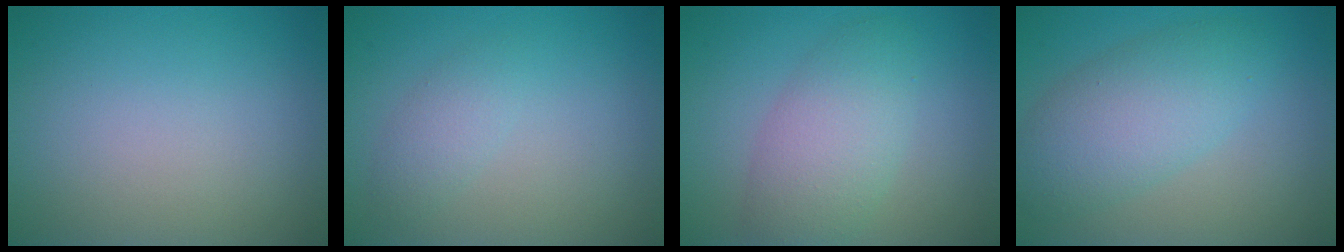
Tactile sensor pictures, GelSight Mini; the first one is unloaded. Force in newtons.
{"total": 1.7, "press": 1.7, "slide": 0.0}
{"total": 4.8, "press": 4.7, "slide": 0.2}
{"total": 5.6, "press": 5.5, "slide": 0.1}